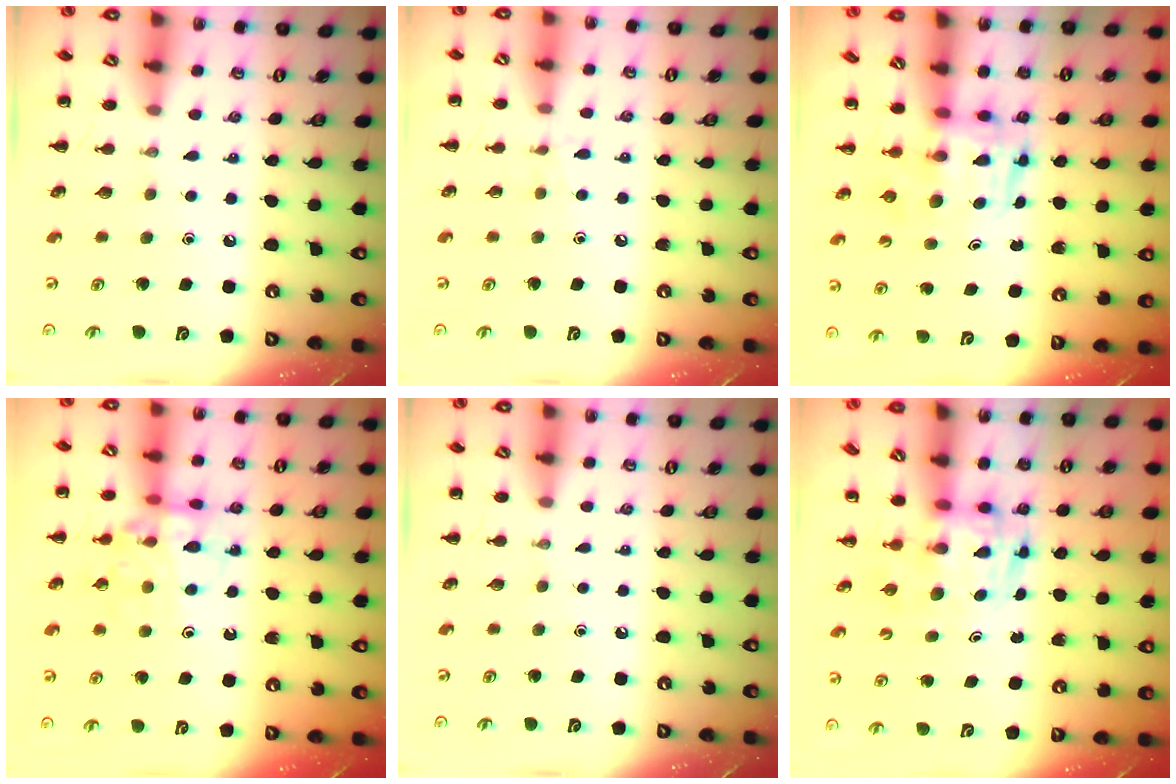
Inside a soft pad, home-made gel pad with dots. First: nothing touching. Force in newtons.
{"total": 5.4, "press": 5.2, "slide": 1.6}
{"total": 3.2, "press": 3.1, "slide": 0.5}
{"total": 13.2, "press": 13.1, "slide": 1.4}
{"total": 0.0}
{"total": 3.4, "press": 3.4, "slide": 0.6}